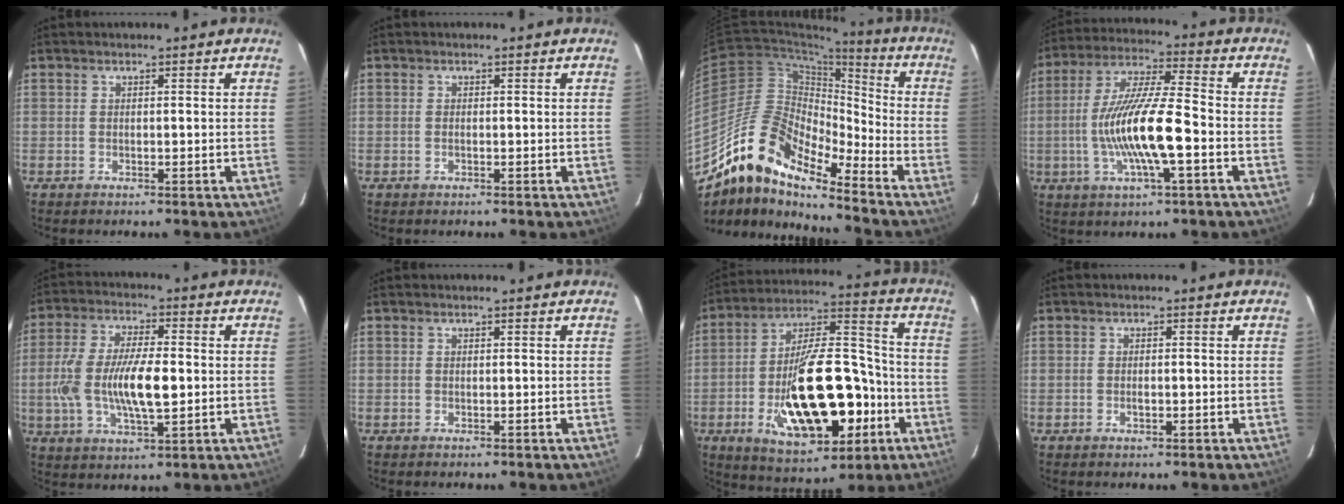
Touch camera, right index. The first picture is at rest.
{"total": 0.6, "force": [-0.2, 0.3, 0.4], "torque": [-0.011, 0.000, -0.005]}
{"total": 14.5, "force": [-12.1, 3.5, 7.1], "torque": [-0.111, 0.004, -0.242]}
{"total": 15.1, "force": [-3.6, 2.2, 14.5], "torque": [-0.285, -0.002, -0.069]}
{"total": 13.4, "force": [-1.2, 4.7, 12.5], "torque": [-0.250, -0.002, -0.021]}
{"total": 0.0}
{"total": 23.8, "force": [-7.3, 10.7, 19.9], "torque": [-0.356, 0.016, -0.097]}
{"total": 1.5, "force": [-0.5, 0.7, 1.2], "torque": [-0.022, 0.002, -0.008]}